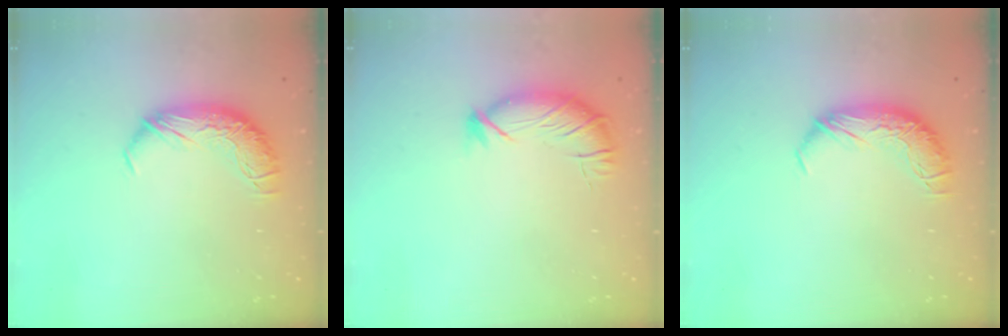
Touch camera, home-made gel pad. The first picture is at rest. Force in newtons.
{"total": 3.5, "press": 3.4, "slide": 0.9}
{"total": 0.0}